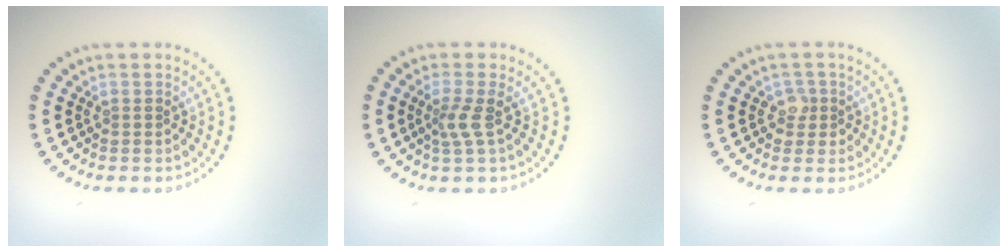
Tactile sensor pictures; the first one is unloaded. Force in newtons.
{"total": 1.9, "press": 1.4, "slide": 1.3}
{"total": 1.6, "press": 1.4, "slide": 0.9}